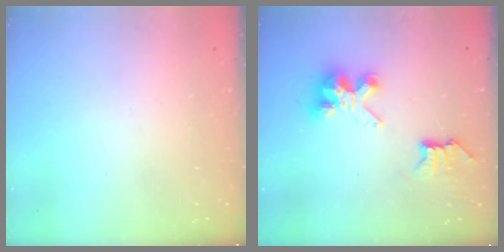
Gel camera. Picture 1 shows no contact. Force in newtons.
{"total": 6.9, "press": 6.9, "slide": 0.0}